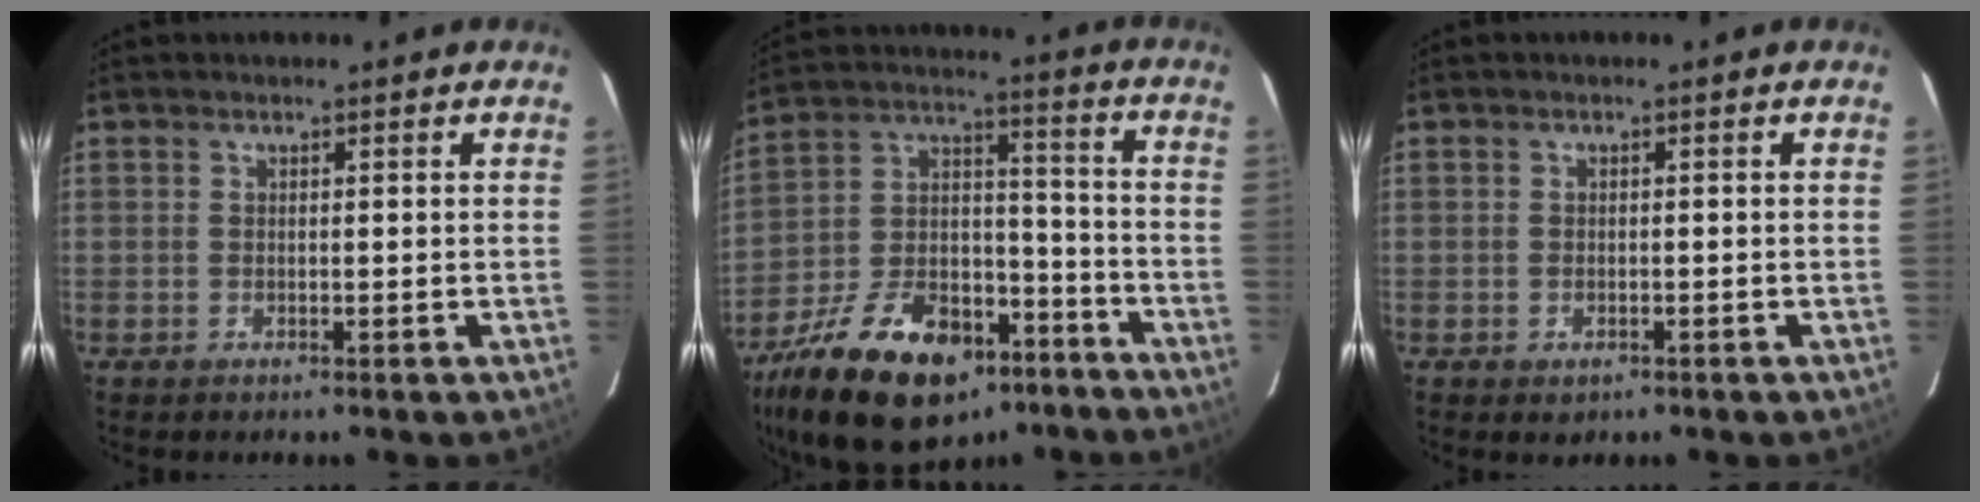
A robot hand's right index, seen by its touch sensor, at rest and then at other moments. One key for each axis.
{"total": 25.6, "fx": -16.3, "fy": 13.1, "fz": 14.7, "tx": -0.293, "ty": 0.009, "tz": -0.254}
{"total": 1.8, "fx": -1.0, "fy": 1.4, "fz": 0.8, "tx": -0.013, "ty": -0.002, "tz": -0.011}